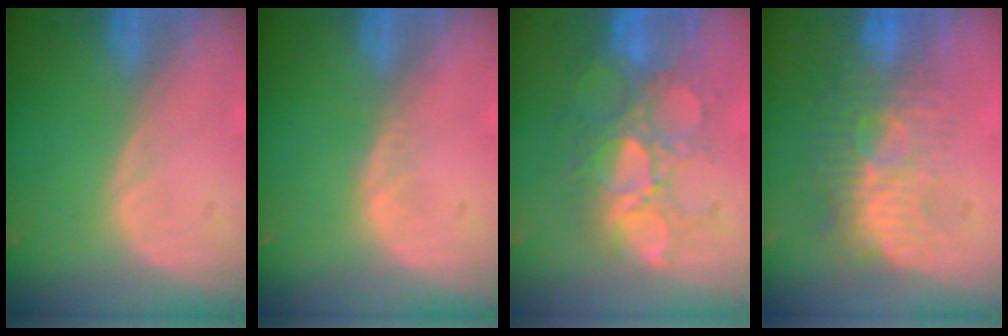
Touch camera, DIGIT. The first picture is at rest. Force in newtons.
{"total": 0.8, "press": 0.7, "slide": 0.2}
{"total": 11.0, "press": 9.5, "slide": 5.5}
{"total": 9.3, "press": 8.6, "slide": 3.7}